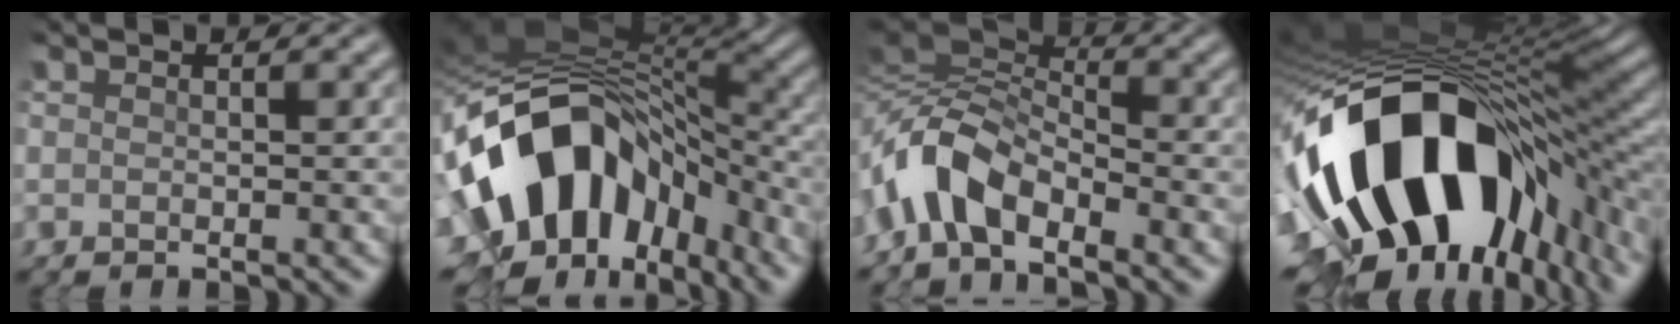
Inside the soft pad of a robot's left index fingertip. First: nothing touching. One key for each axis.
{"total": 15.1, "fx": -3.0, "fy": 10.2, "fz": 10.7, "tx": -0.192, "ty": -0.005, "tz": -0.050}
{"total": 5.4, "fx": -2.7, "fy": 2.5, "fz": 4.0, "tx": -0.081, "ty": 0.012, "tz": -0.063}
{"total": 18.7, "fx": -3.9, "fy": 10.5, "fz": 15.0, "tx": -0.271, "ty": -0.032, "tz": -0.041}